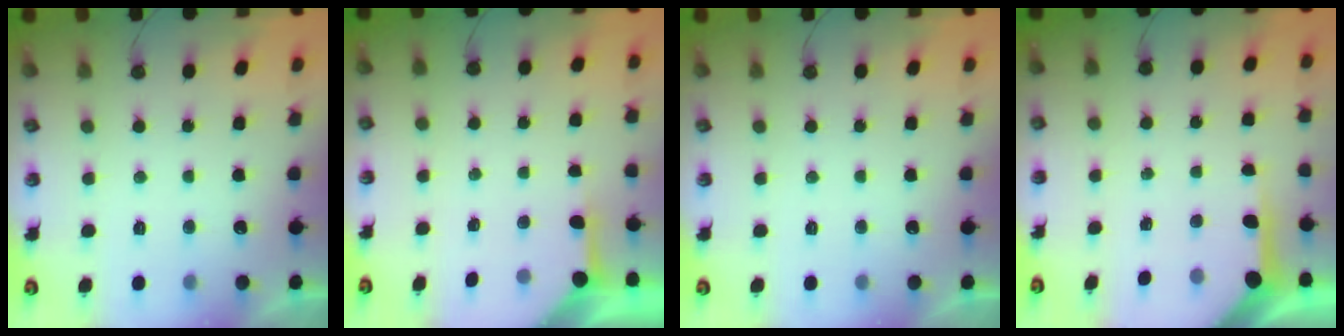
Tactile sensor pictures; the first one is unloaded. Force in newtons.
{"total": 4.0, "press": 4.0, "slide": 0.5}
{"total": 0.0}
{"total": 5.6, "press": 5.6, "slide": 0.2}